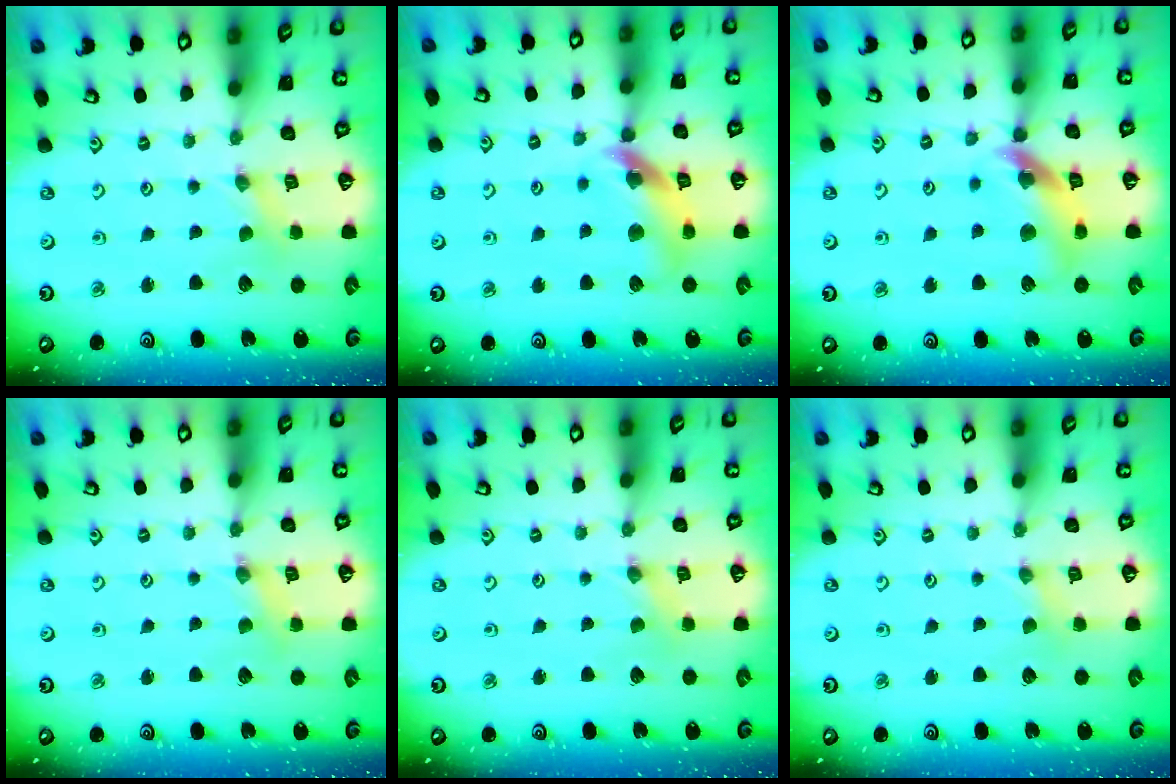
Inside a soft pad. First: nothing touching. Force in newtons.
{"total": 13.8, "press": 13.7, "slide": 1.6}
{"total": 13.8, "press": 13.7, "slide": 1.6}
{"total": 1.7, "press": 1.7, "slide": 0.2}
{"total": 0.0}
{"total": 0.7, "press": 0.7, "slide": 0.1}